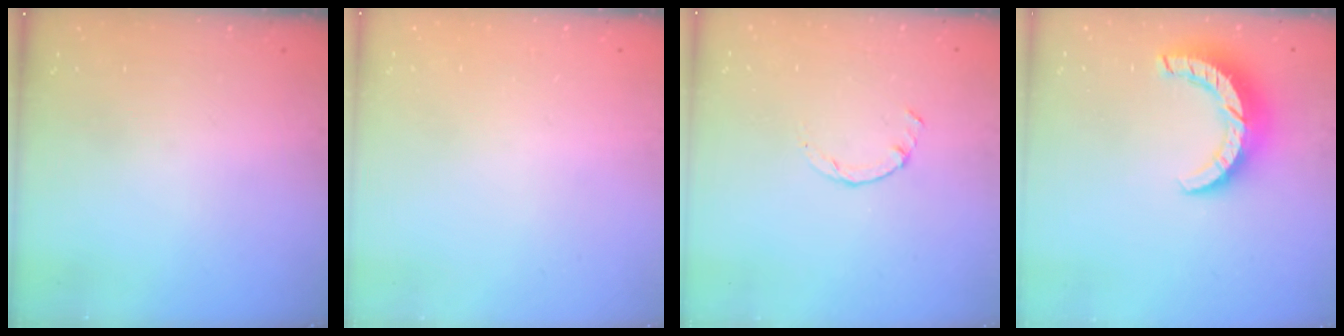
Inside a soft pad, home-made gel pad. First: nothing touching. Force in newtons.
{"total": 2.4, "press": 2.4, "slide": 0.2}
{"total": 0.9, "press": 0.9, "slide": 0.3}
{"total": 12.8, "press": 12.8, "slide": 0.7}